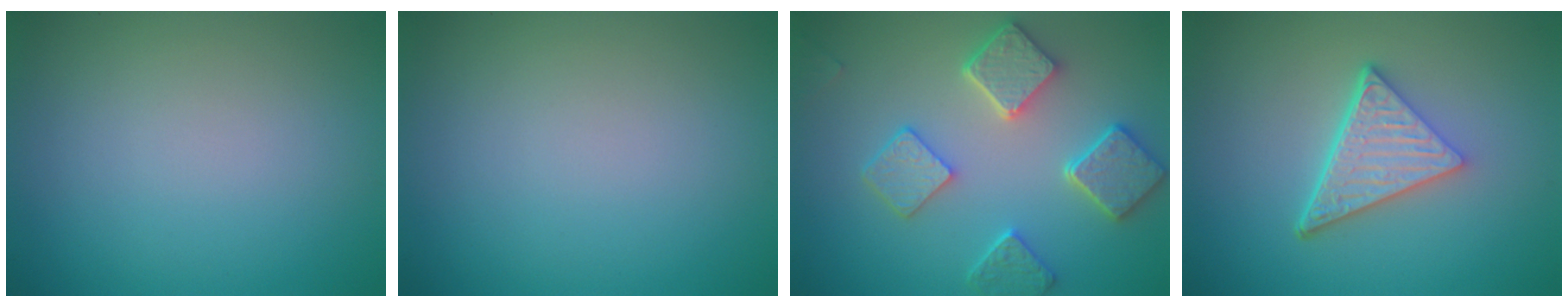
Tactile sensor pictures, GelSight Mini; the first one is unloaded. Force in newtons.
{"total": 0.0}
{"total": 5.2, "press": 4.7, "slide": 2.3}
{"total": 5.1, "press": 3.6, "slide": 3.7}